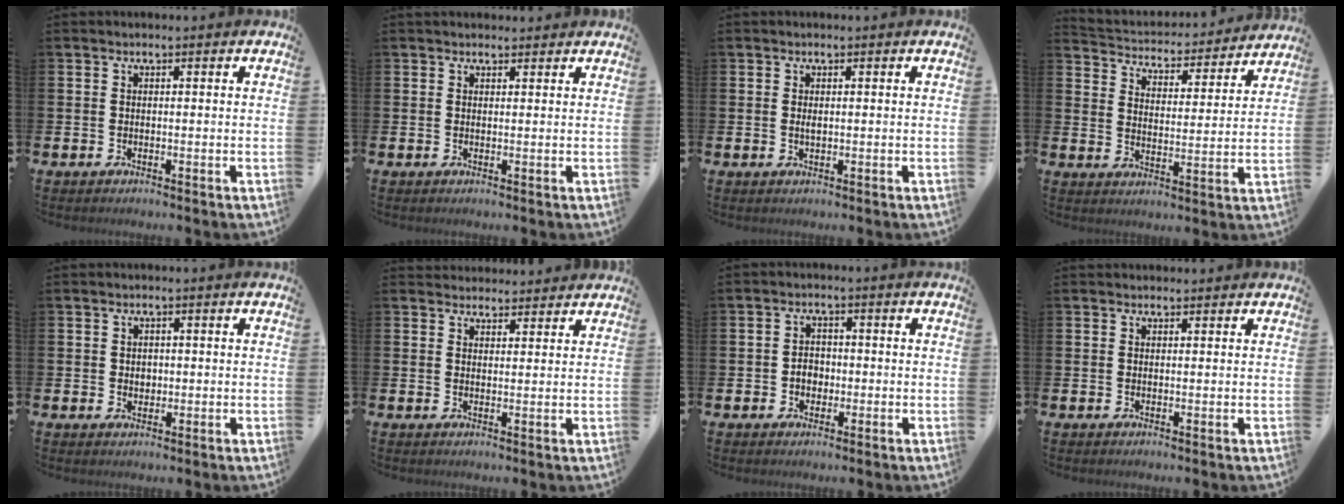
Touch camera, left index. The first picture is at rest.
{"total": 1.1, "force": [1.0, 0.5, 0.2], "torque": [0.009, 0.000, 0.016]}
{"total": 0.6, "force": [0.2, 0.2, 0.6], "torque": [-0.003, -0.003, 0.001]}
{"total": 4.2, "force": [4.1, 1.1, 0.2], "torque": [-0.037, -0.038, 0.065]}
{"total": 1.2, "force": [0.5, 1.0, 0.5], "torque": [0.014, -0.002, 0.003]}
{"total": 2.7, "force": [2.6, 0.7, -0.3], "torque": [0.006, -0.013, 0.046]}
{"total": 2.4, "force": [-0.5, 2.0, 1.3], "torque": [-0.010, -0.001, -0.017]}
{"total": 0.8, "force": [0.7, 0.3, 0.0], "torque": [0.006, 0.000, 0.012]}